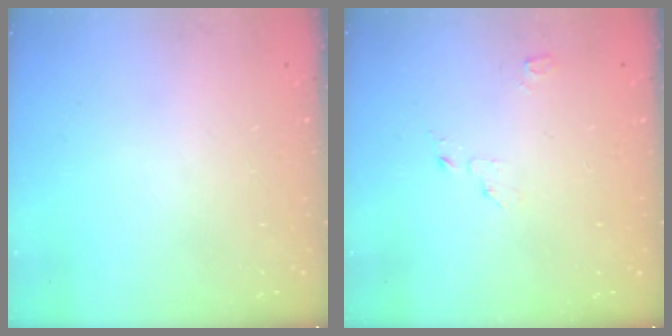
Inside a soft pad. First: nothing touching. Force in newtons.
{"total": 2.4, "press": 2.4, "slide": 0.3}